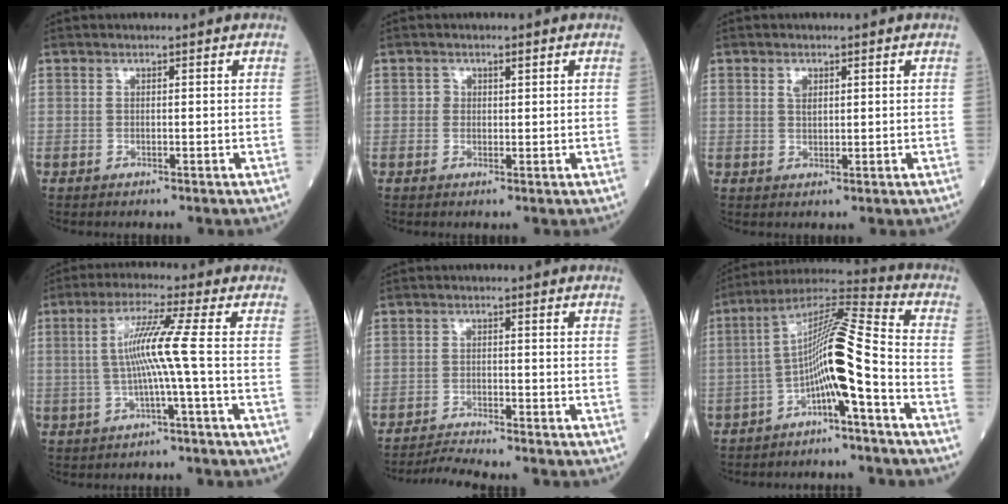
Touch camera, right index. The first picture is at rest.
{"total": 1.1, "force": [0.4, 0.8, 0.5], "torque": [-0.004, 0.001, 0.006]}
{"total": 1.7, "force": [0.8, 0.9, 1.1], "torque": [-0.020, 0.001, 0.016]}
{"total": 7.0, "force": [-0.4, -1.7, 6.8], "torque": [-0.135, 0.010, -0.004]}
{"total": 5.0, "force": [-4.9, -0.8, 1.0], "torque": [-0.018, -0.015, -0.079]}
{"total": 12.9, "force": [-4.1, -0.1, 12.2], "torque": [-0.216, 0.028, -0.077]}